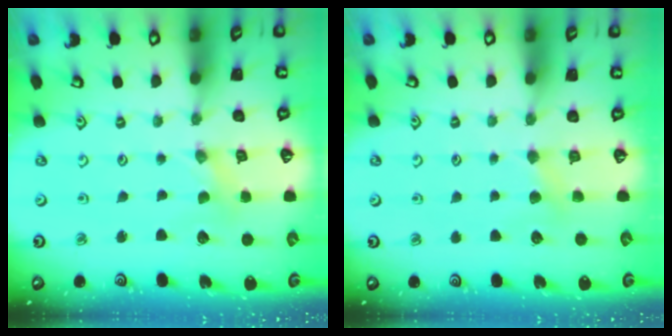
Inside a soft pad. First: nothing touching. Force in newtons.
{"total": 3.0, "press": 2.9, "slide": 0.5}